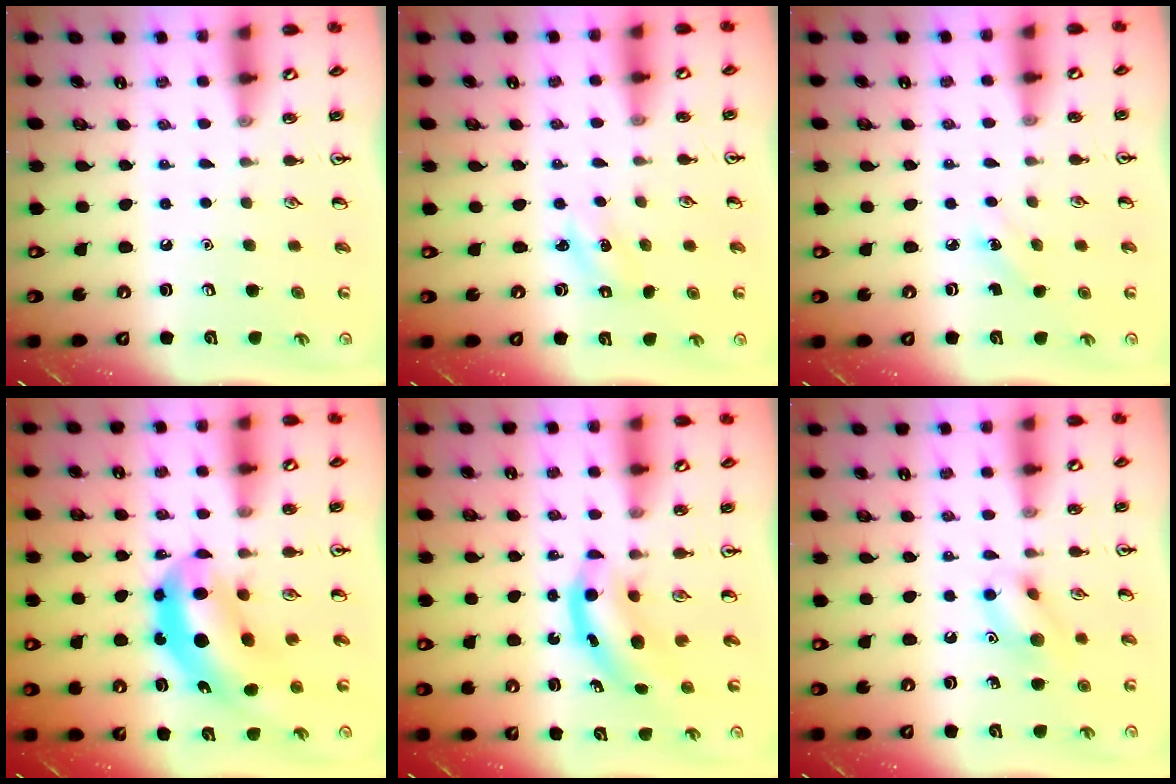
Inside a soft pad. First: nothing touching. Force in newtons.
{"total": 1.5, "press": 1.4, "slide": 0.4}
{"total": 2.8, "press": 2.6, "slide": 1.0}
{"total": 10.4, "press": 10.0, "slide": 3.0}
{"total": 4.4, "press": 4.4, "slide": 0.5}
{"total": 9.5, "press": 9.5, "slide": 0.6}